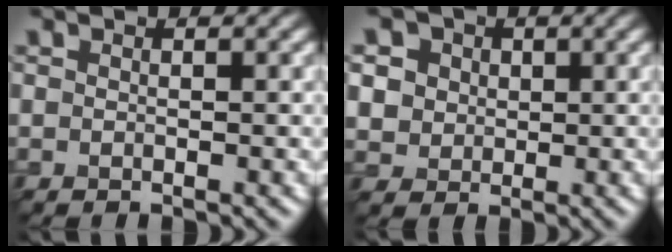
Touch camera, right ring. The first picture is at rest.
{"total": 6.6, "force": [2.5, 5.5, 2.7], "torque": [-0.065, 0.023, 0.034]}